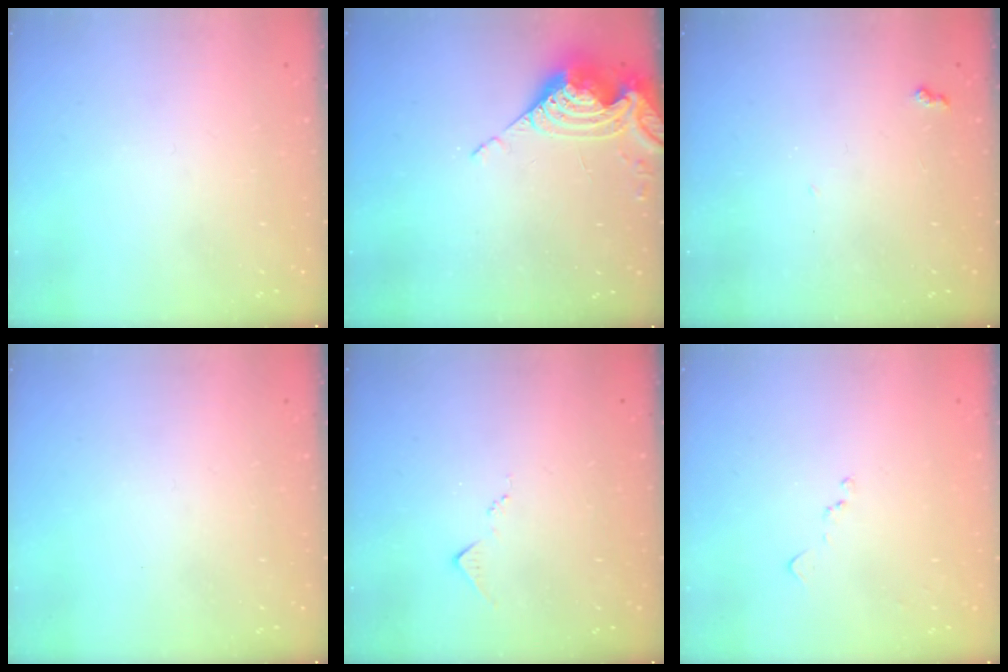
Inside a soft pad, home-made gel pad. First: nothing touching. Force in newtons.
{"total": 9.9, "press": 9.9, "slide": 0.6}
{"total": 5.1, "press": 5.1, "slide": 0.6}
{"total": 0.0}
{"total": 7.0, "press": 7.0, "slide": 0.3}
{"total": 7.9, "press": 7.9, "slide": 0.8}